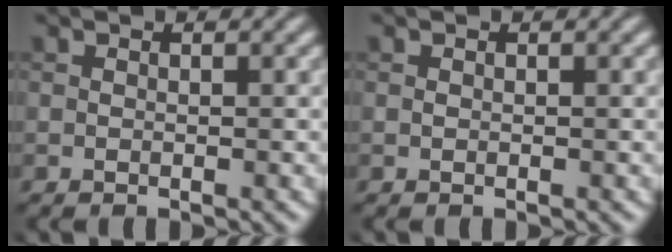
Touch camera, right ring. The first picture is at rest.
{"total": 0.0}